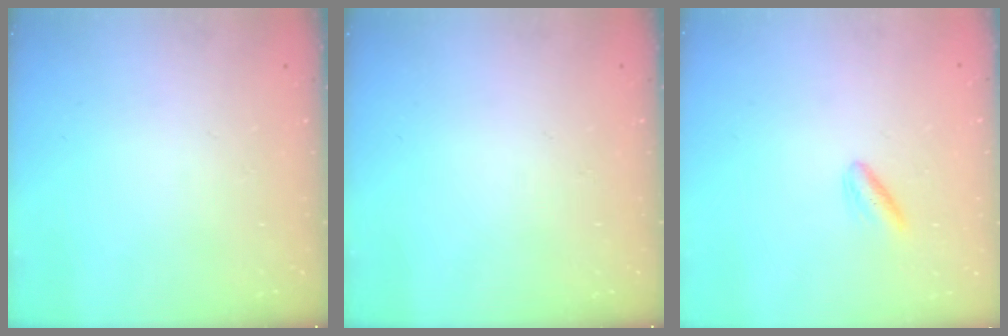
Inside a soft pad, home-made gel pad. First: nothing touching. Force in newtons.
{"total": 0.0}
{"total": 2.8, "press": 2.5, "slide": 1.3}